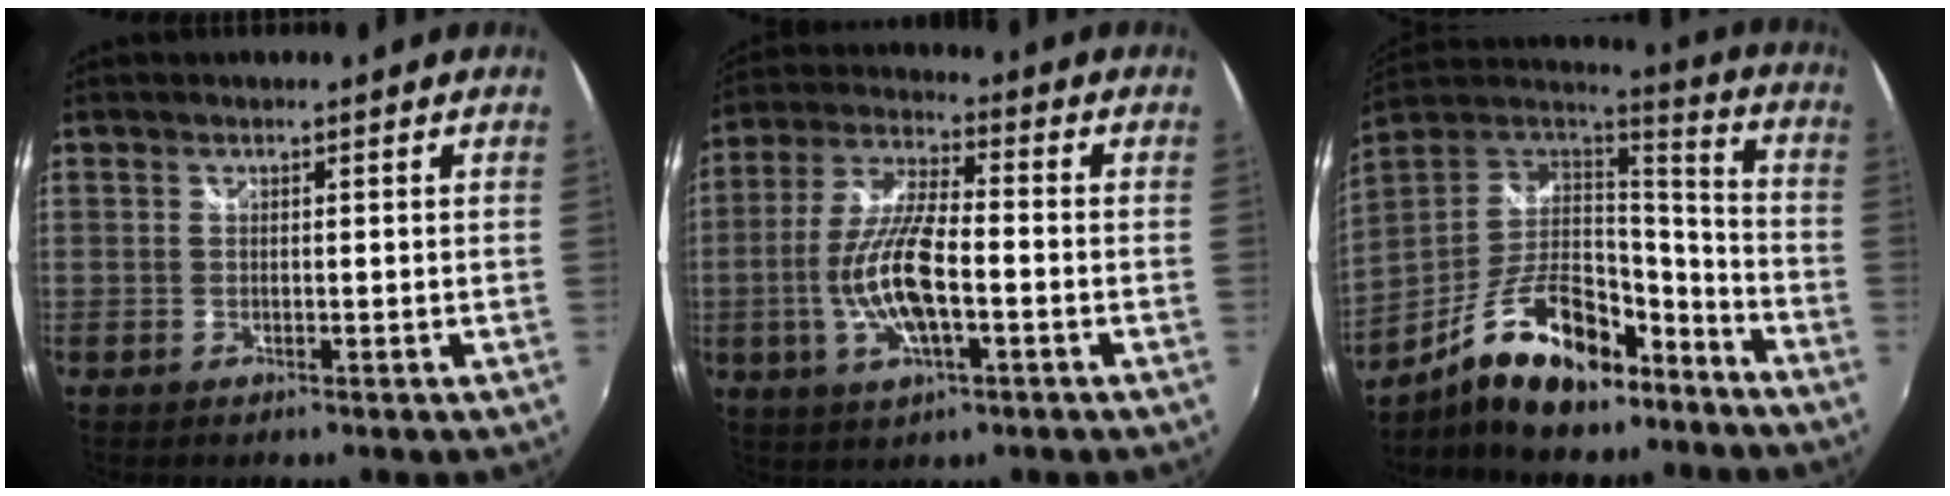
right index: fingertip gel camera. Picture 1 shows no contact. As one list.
[{"total": 12.9, "force": [-3.0, 4.1, 11.9], "torque": [-0.245, -0.003, -0.056]}, {"total": 19.4, "force": [-12.3, 8.8, 12.1], "torque": [-0.225, 0.020, -0.194]}]